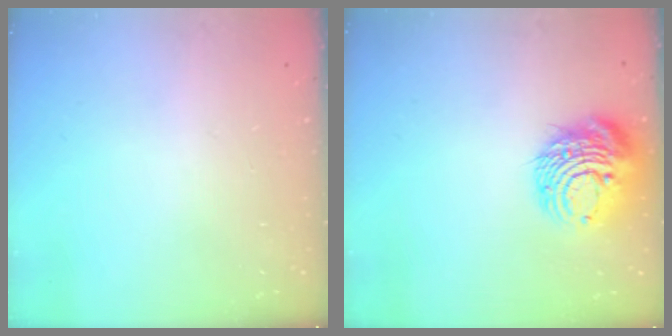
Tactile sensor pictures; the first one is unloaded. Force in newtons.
{"total": 13.0, "press": 12.9, "slide": 1.5}